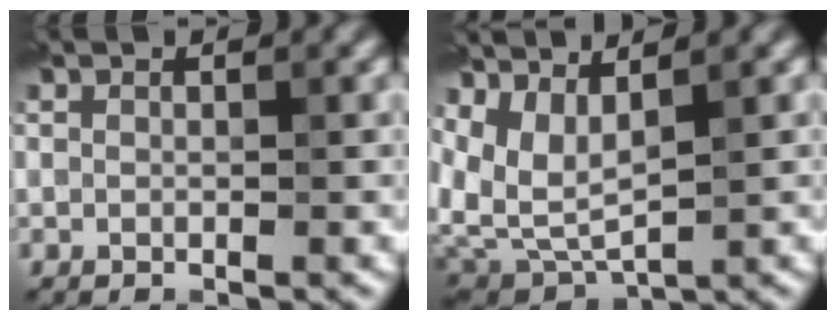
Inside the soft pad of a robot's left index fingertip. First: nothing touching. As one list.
[{"total": 4.8, "force": [2.3, 2.2, 3.7], "torque": [-0.094, -0.011, 0.057]}]